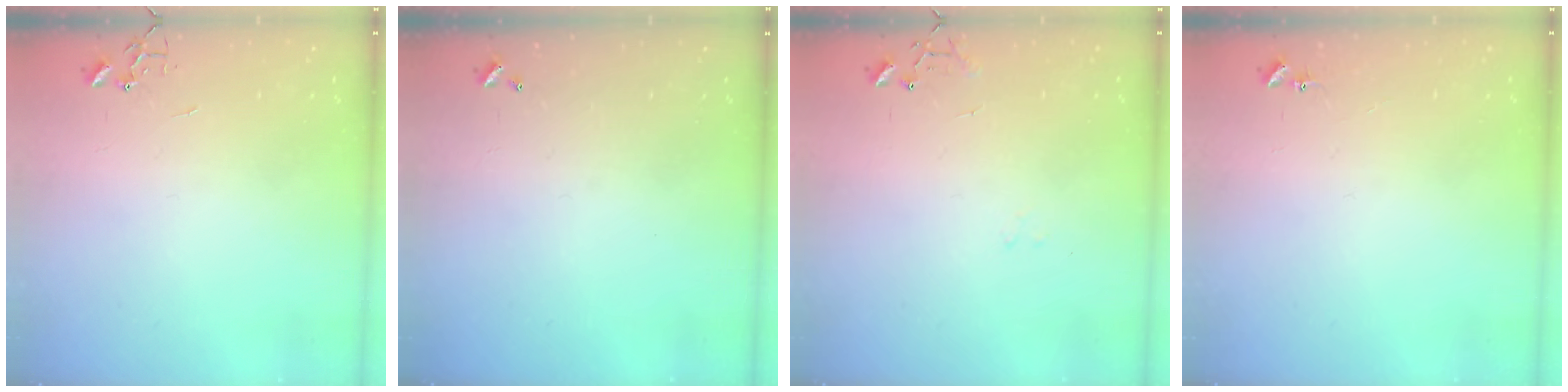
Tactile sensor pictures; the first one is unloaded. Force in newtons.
{"total": 0.0}
{"total": 8.0, "press": 8.0, "slide": 0.9}
{"total": 5.4, "press": 5.4, "slide": 0.6}